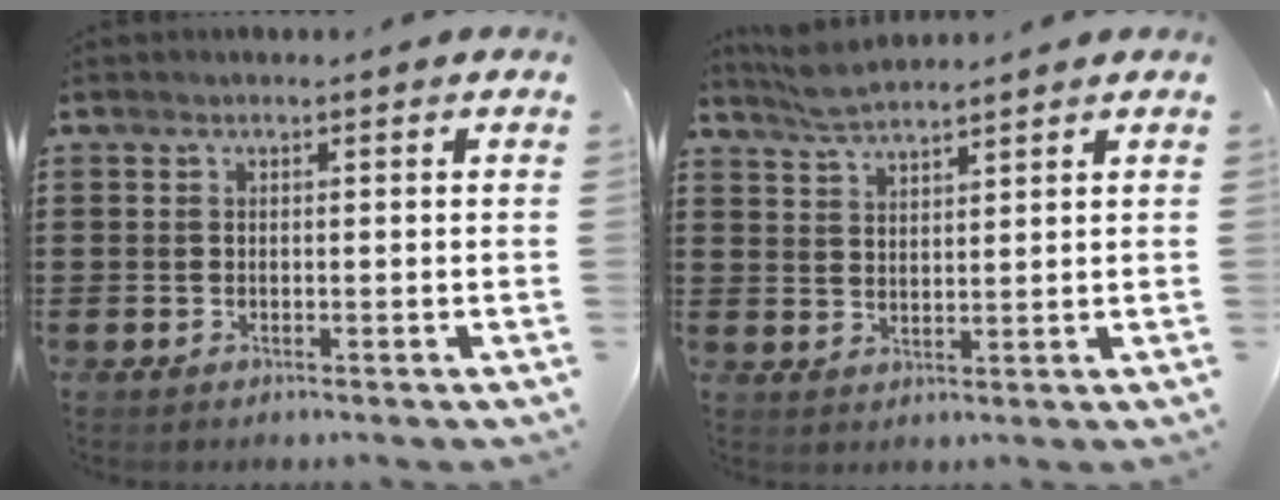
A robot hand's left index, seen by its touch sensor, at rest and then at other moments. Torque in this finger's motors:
{"motor_torque": [0.08, 0.03, 0.02, 0.00]}